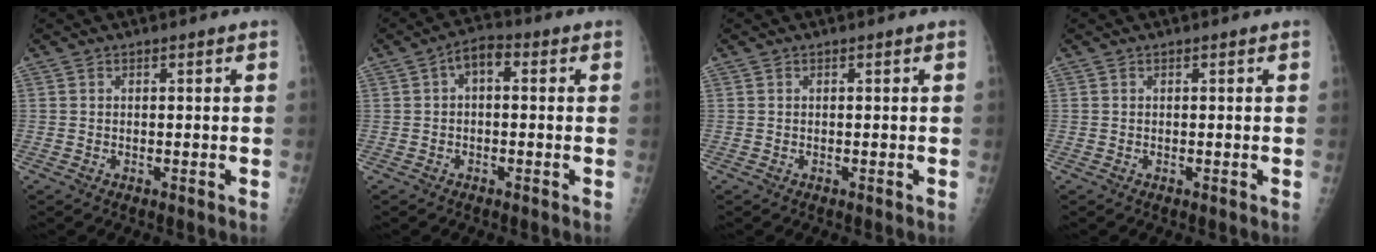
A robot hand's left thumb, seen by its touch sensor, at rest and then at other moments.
{"total": 4.4, "force": [0.5, 2.5, 3.6], "torque": [-0.047, 0.016, -0.004]}
{"total": 0.0}
{"total": 0.0}